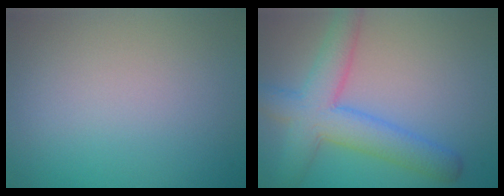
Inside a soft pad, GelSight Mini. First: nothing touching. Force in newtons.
{"total": 6.6, "press": 6.6, "slide": 0.2}